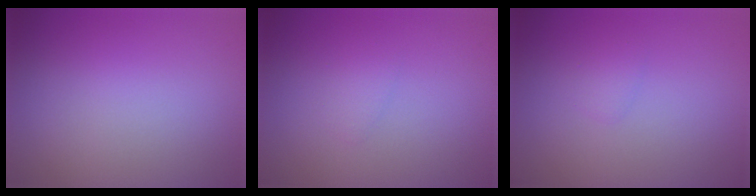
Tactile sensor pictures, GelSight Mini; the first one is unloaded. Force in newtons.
{"total": 0.8, "press": 0.8, "slide": 0.1}
{"total": 0.8, "press": 0.8, "slide": 0.1}